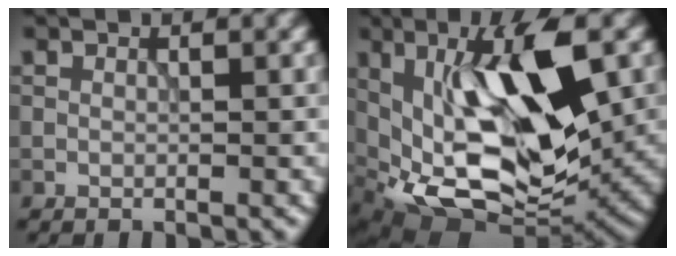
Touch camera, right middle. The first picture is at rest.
{"total": 12.2, "force": [0.9, 5.1, 11.0], "torque": [-0.191, -0.004, 0.016]}